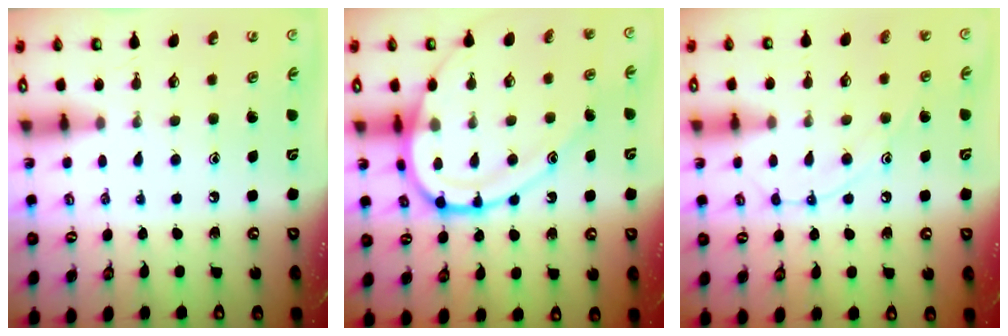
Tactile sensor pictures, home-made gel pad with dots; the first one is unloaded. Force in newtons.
{"total": 15.7, "press": 15.6, "slide": 1.6}
{"total": 10.6, "press": 10.6, "slide": 0.9}